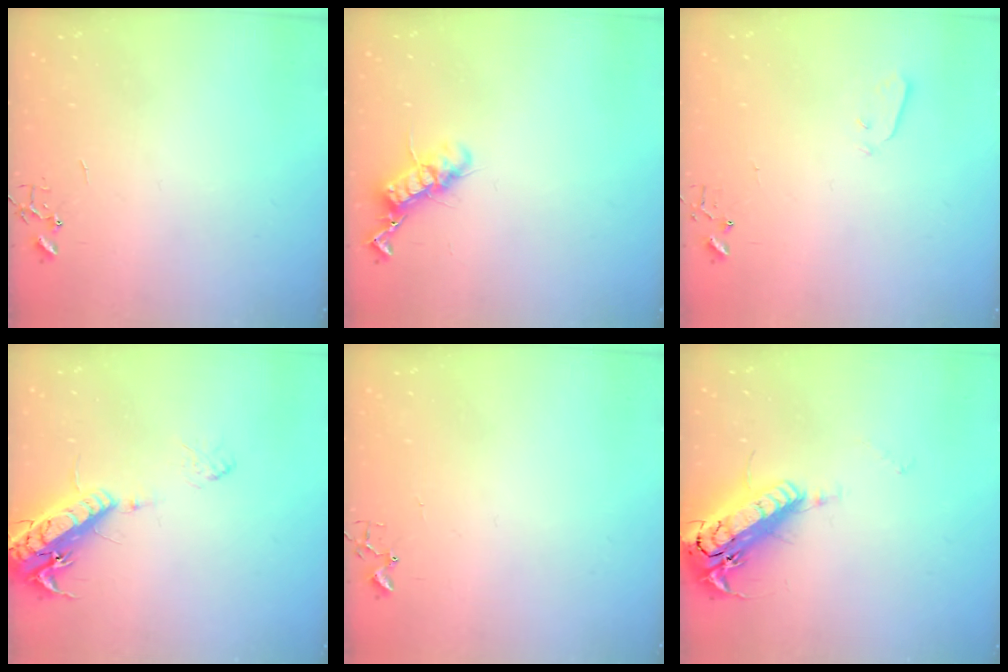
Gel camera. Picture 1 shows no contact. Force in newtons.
{"total": 12.3, "press": 12.3, "slide": 0.6}
{"total": 3.5, "press": 3.5, "slide": 0.3}
{"total": 16.4, "press": 15.9, "slide": 3.8}
{"total": 3.0, "press": 2.9, "slide": 0.4}
{"total": 21.3, "press": 20.9, "slide": 4.0}